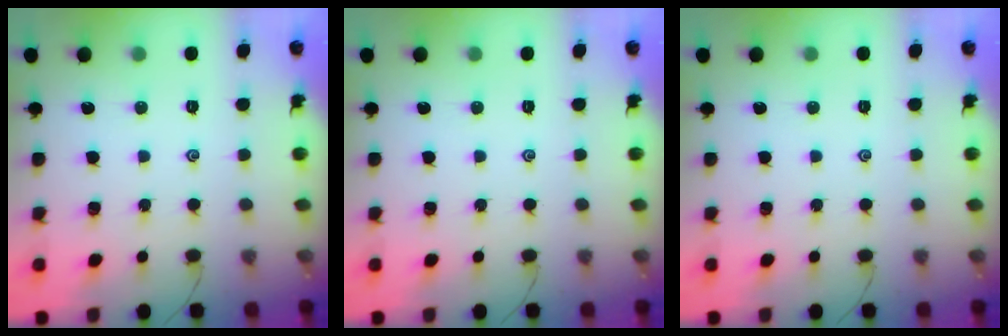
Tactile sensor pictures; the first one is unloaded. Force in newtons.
{"total": 0.0}
{"total": 0.0}